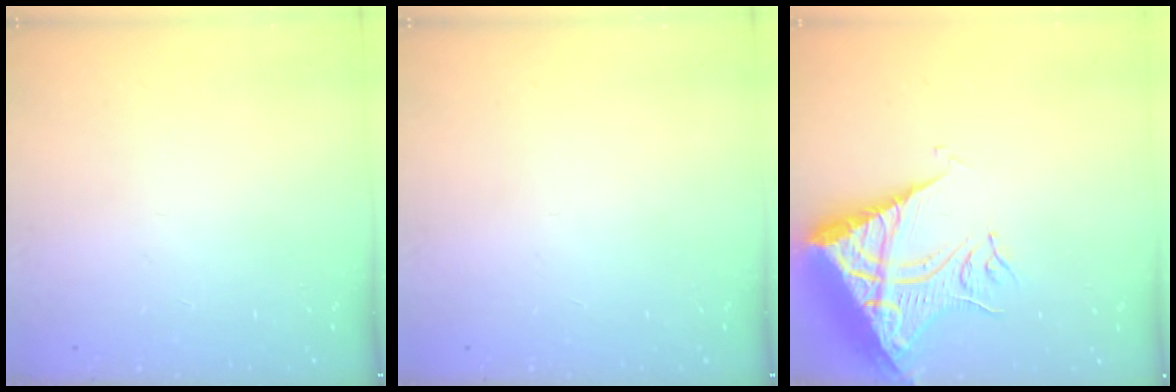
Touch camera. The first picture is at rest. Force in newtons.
{"total": 0.0}
{"total": 12.5, "press": 12.5, "slide": 1.2}